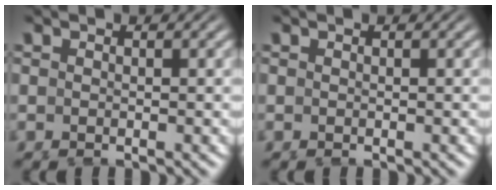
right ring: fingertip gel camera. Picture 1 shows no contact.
{"total": 0.0}